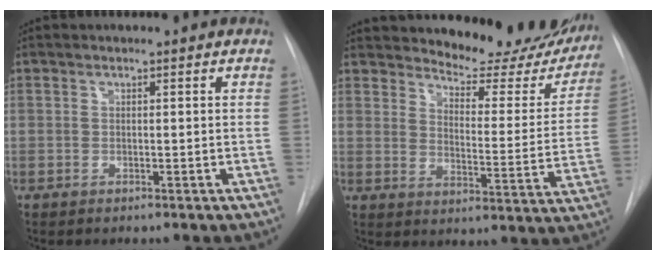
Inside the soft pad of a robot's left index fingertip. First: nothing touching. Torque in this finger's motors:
{"motor_torque": [0.07, -0.45, 0.42, 0.06]}